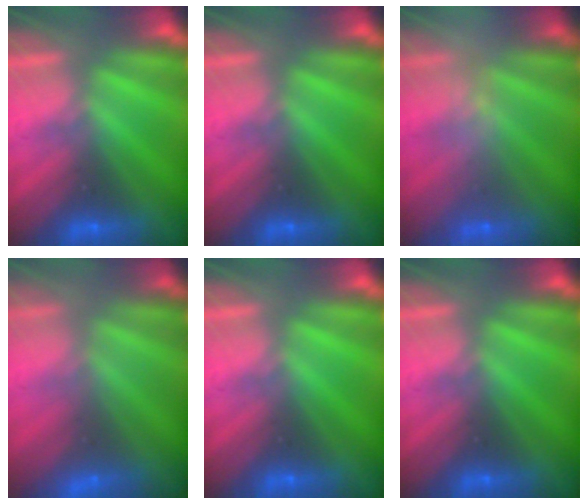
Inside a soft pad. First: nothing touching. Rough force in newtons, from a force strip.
{"total": 0.0}
{"total": 2.5}
{"total": 3.1}
{"total": 0.0}
{"total": 0.0}